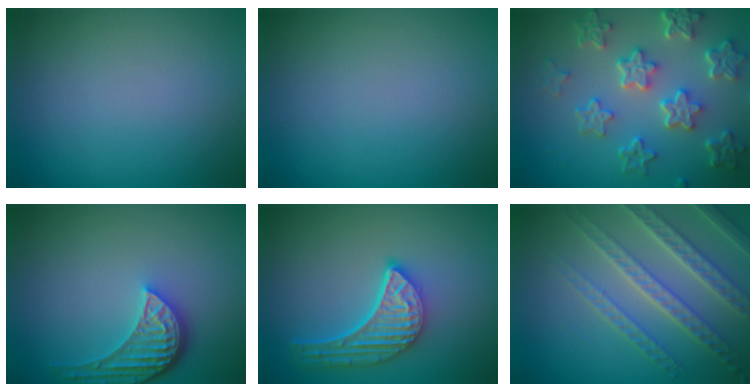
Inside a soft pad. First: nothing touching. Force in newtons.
{"total": 0.0}
{"total": 6.5, "press": 4.9, "slide": 4.3}
{"total": 4.5, "press": 3.6, "slide": 2.8}
{"total": 5.1, "press": 4.0, "slide": 3.2}
{"total": 4.7, "press": 4.3, "slide": 1.8}